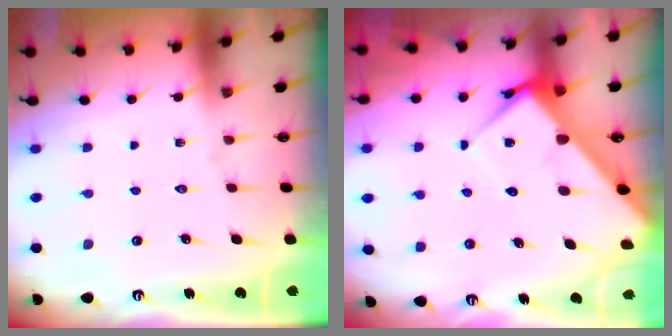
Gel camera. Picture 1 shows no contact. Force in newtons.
{"total": 7.3, "press": 7.3, "slide": 0.6}